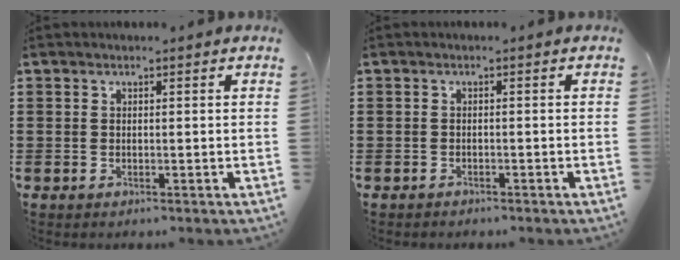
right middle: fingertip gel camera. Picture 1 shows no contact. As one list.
[{"total": 0.8, "force": [-0.8, 0.2, -0.1], "torque": [0.000, 0.001, -0.017]}]